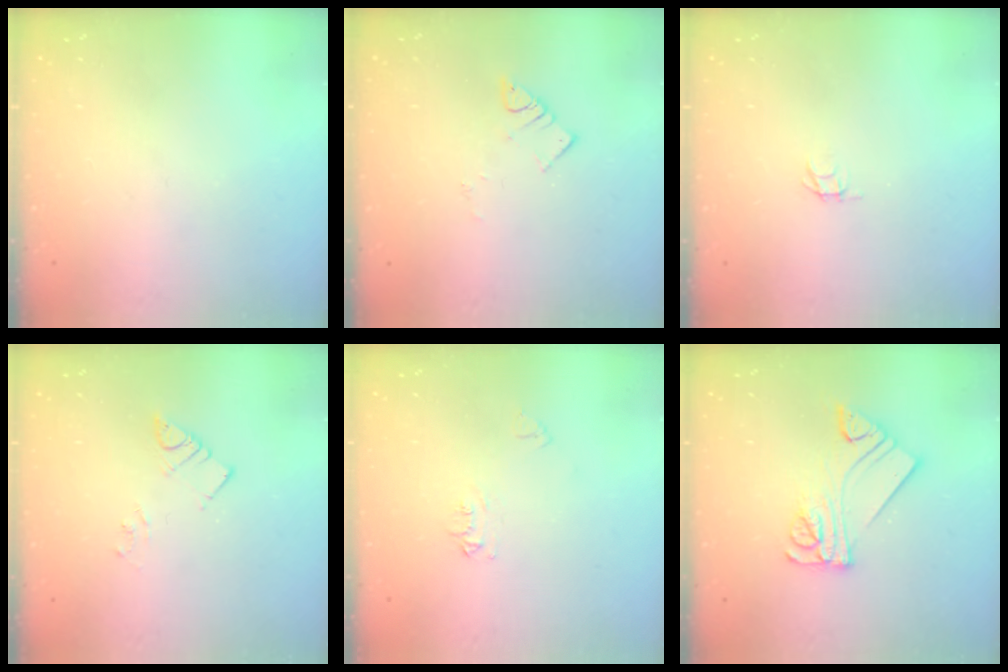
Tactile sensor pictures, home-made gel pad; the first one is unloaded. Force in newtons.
{"total": 3.6, "press": 3.6, "slide": 0.3}
{"total": 1.8, "press": 1.8, "slide": 0.1}
{"total": 4.0, "press": 3.9, "slide": 0.5}
{"total": 5.0, "press": 5.0, "slide": 0.6}
{"total": 11.1, "press": 11.1, "slide": 1.1}